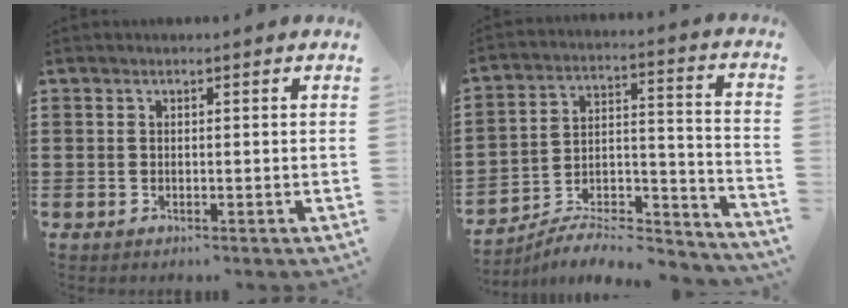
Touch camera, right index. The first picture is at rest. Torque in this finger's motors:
{"motor_torque": [0.16, 0.48, -0.14, -0.21]}